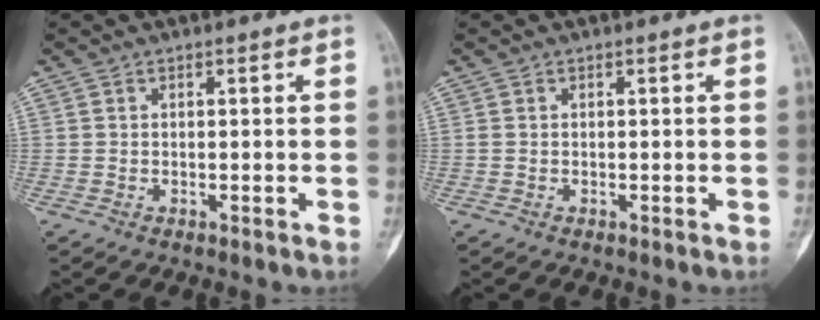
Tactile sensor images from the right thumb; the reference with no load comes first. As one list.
[{"total": 0.0}]